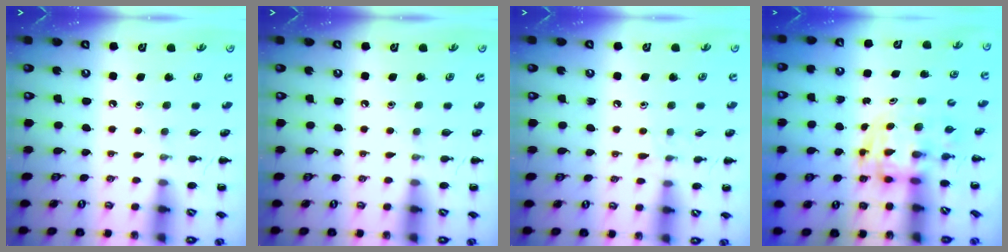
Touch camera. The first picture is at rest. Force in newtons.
{"total": 0.0}
{"total": 5.0, "press": 4.5, "slide": 2.0}
{"total": 3.3, "press": 3.3, "slide": 0.6}